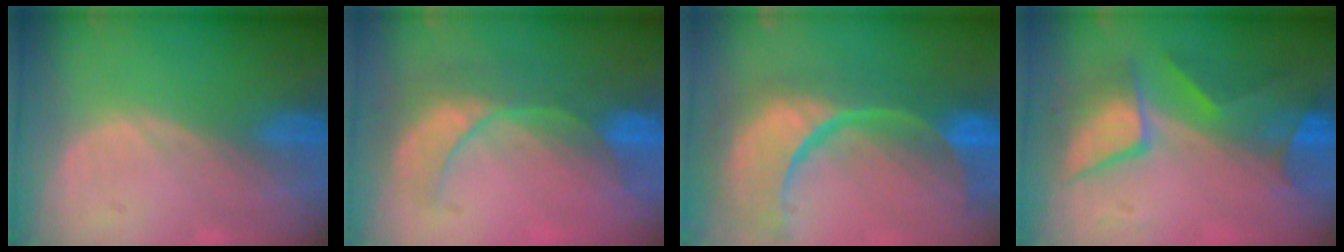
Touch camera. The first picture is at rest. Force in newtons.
{"total": 8.6, "press": 7.7, "slide": 3.7}
{"total": 14.6, "press": 11.6, "slide": 8.9}
{"total": 7.7, "press": 7.7, "slide": 0.7}